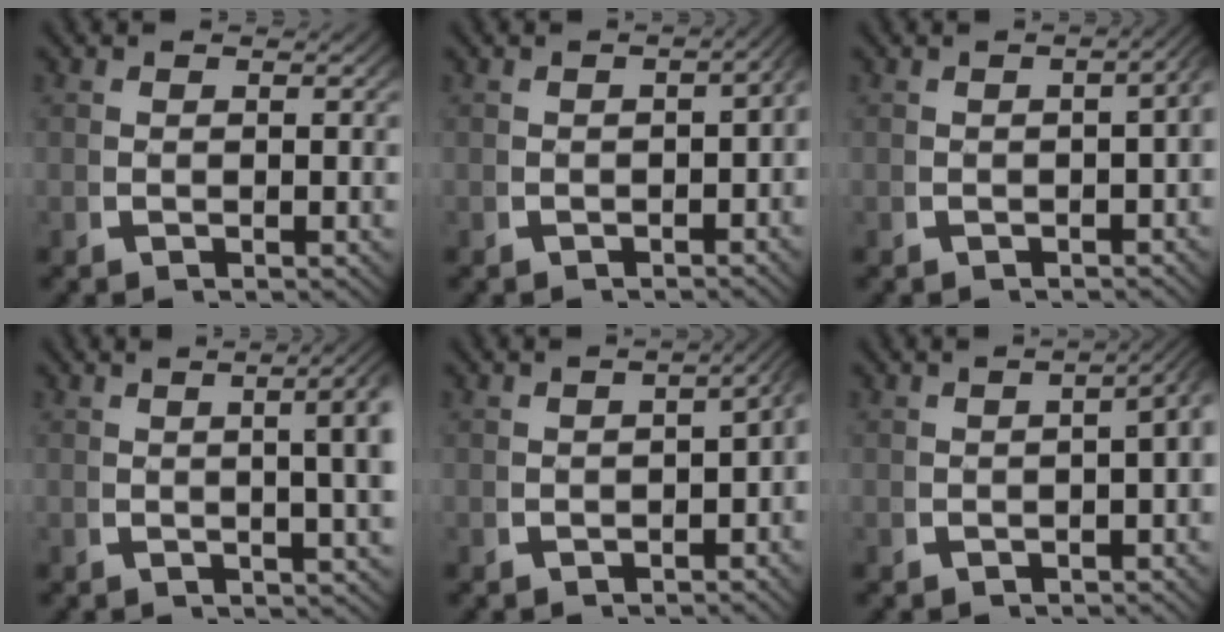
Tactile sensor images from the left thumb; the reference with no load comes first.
{"total": 3.1, "force": [-0.8, 1.7, 2.5], "torque": [-0.024, 0.008, -0.013]}
{"total": 4.5, "force": [-0.2, 2.4, 3.8], "torque": [-0.034, 0.021, -0.012]}
{"total": 8.5, "force": [3.0, 3.9, 7.0], "torque": [-0.053, 0.039, 0.021]}
{"total": 4.4, "force": [-0.2, 2.9, 3.3], "torque": [-0.029, 0.019, -0.013]}
{"total": 5.4, "force": [0.3, 3.3, 4.2], "torque": [-0.040, 0.026, -0.009]}